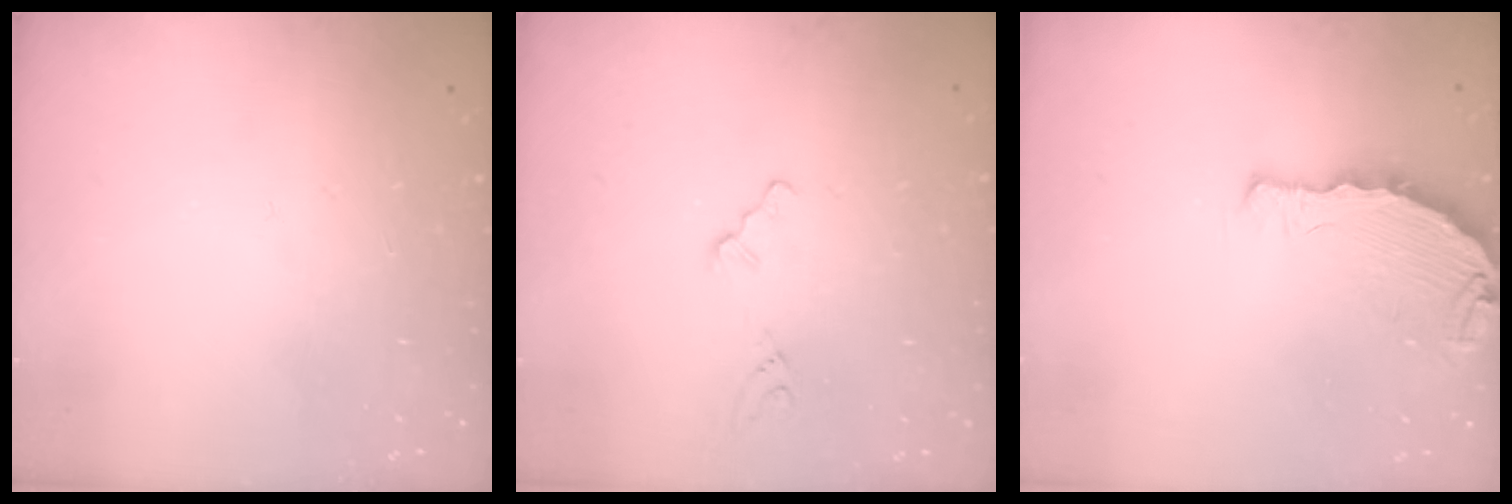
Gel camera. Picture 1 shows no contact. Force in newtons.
{"total": 1.5, "press": 1.4, "slide": 0.2}
{"total": 5.7, "press": 5.6, "slide": 1.1}